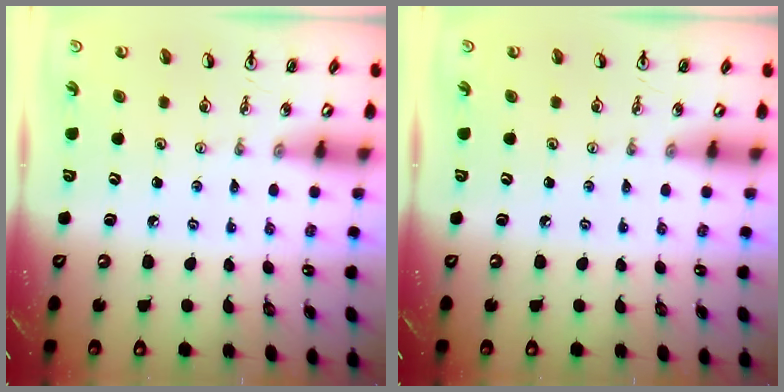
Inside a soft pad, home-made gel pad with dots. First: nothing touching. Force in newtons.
{"total": 0.0}